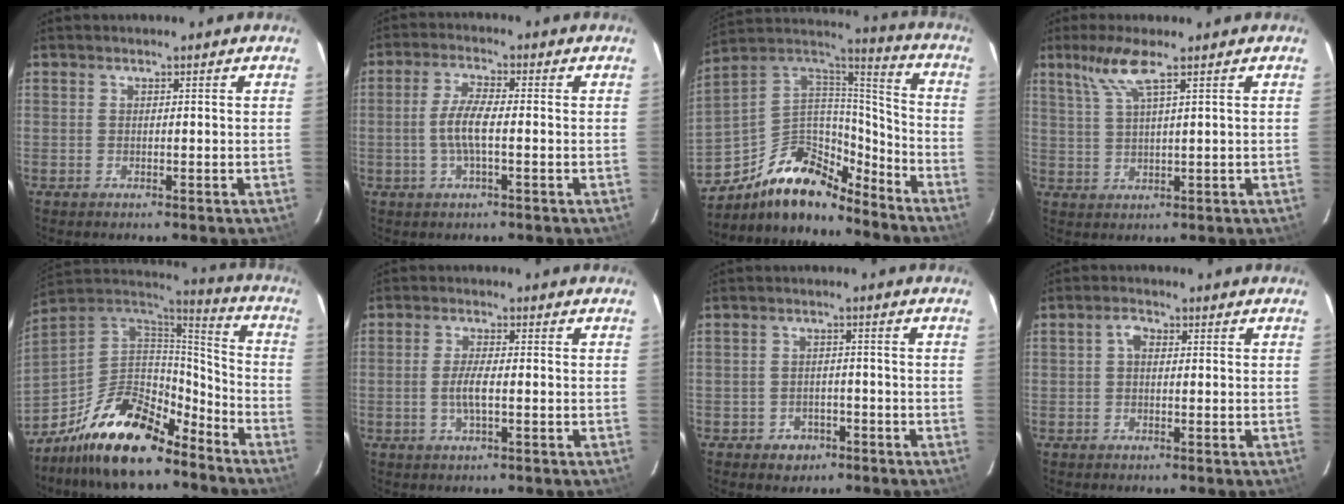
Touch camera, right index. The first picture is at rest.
{"total": 5.4, "force": [-1.0, 1.2, 5.1], "torque": [-0.103, 0.001, -0.019]}
{"total": 19.2, "force": [-13.5, 9.6, 9.7], "torque": [-0.200, 0.037, -0.227]}
{"total": 5.3, "force": [3.3, 0.0, 4.2], "torque": [-0.086, 0.004, 0.070]}
{"total": 20.0, "force": [-14.1, 8.0, 11.6], "torque": [-0.231, 0.004, -0.244]}
{"total": 3.6, "force": [-0.9, 0.6, 3.4], "torque": [-0.066, -0.004, -0.015]}
{"total": 4.2, "force": [-2.5, 3.3, 0.7], "torque": [-0.029, 0.013, -0.031]}
{"total": 1.9, "force": [0.1, 1.3, 1.3], "torque": [-0.027, 0.010, -0.001]}